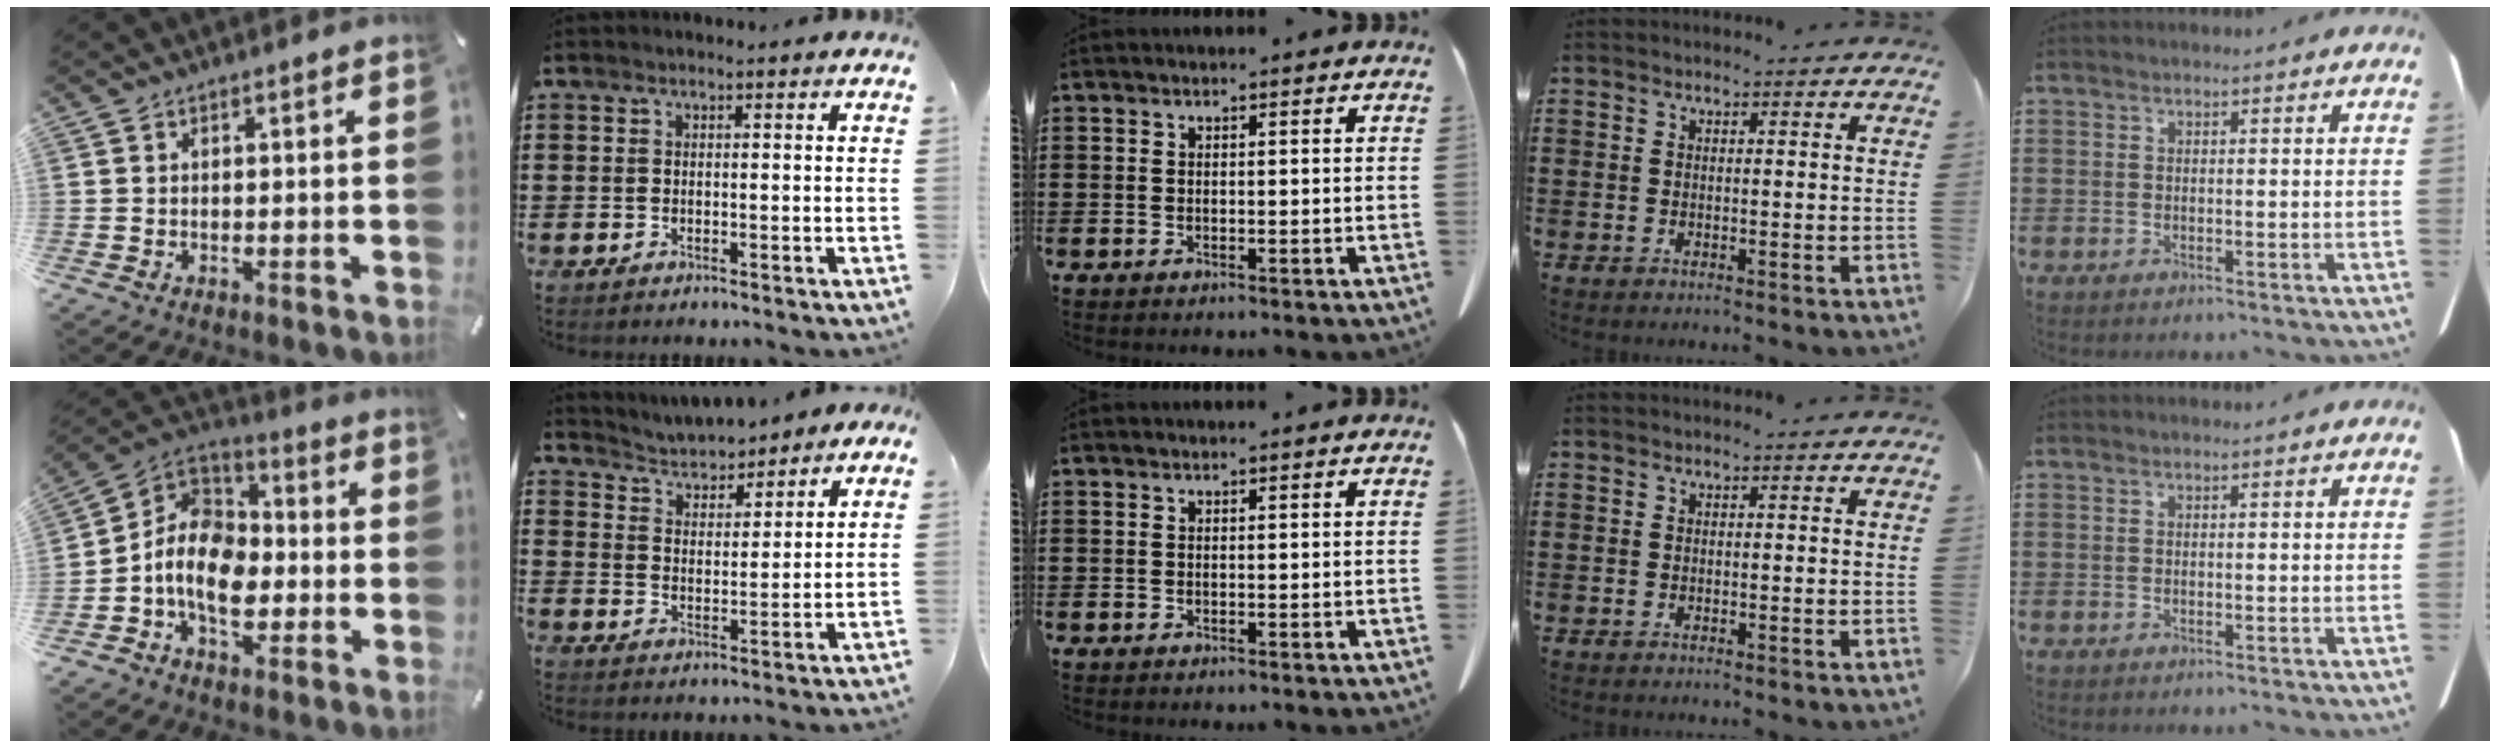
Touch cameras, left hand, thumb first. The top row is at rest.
{"thumb": {"total": 12.2, "force": [-4.5, 9.0, 6.9], "torque": [-0.157, 0.020, -0.087]}, "index": {"total": 3.9, "force": [3.8, 1.1, 0.2], "torque": [-0.027, -0.020, 0.063]}}